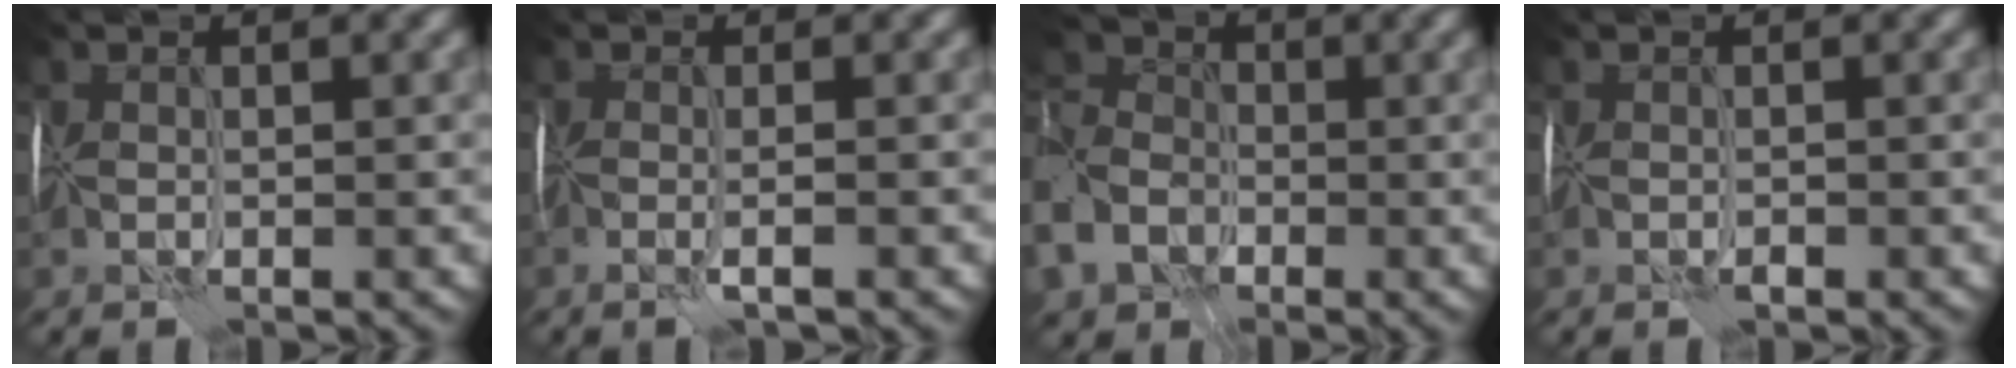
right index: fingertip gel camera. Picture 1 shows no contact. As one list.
[{"total": 1.0, "force": [-0.6, -0.4, 0.8], "torque": [-0.018, -0.006, -0.013]}, {"total": 10.5, "force": [-5.4, 7.5, 4.9], "torque": [-0.121, -0.029, -0.102]}, {"total": 0.7, "force": [-0.6, 0.3, 0.1], "torque": [-0.006, -0.004, -0.011]}]